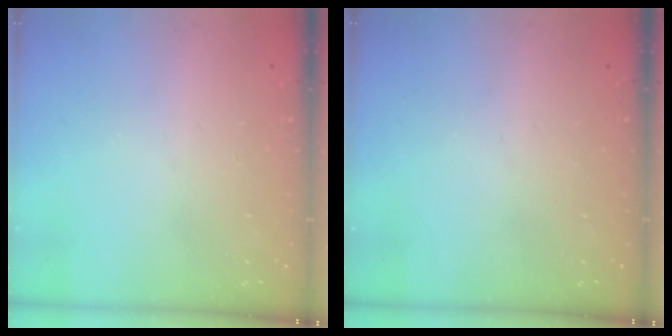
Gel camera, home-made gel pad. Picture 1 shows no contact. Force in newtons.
{"total": 0.0}